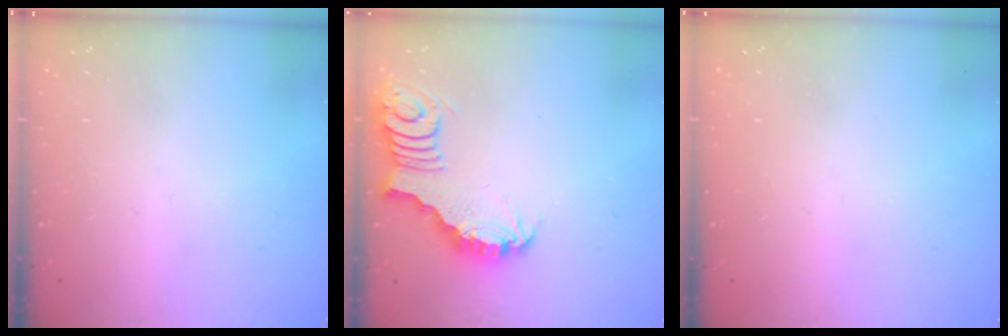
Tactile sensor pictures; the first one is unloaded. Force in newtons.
{"total": 3.7, "press": 3.7, "slide": 0.5}
{"total": 0.0}